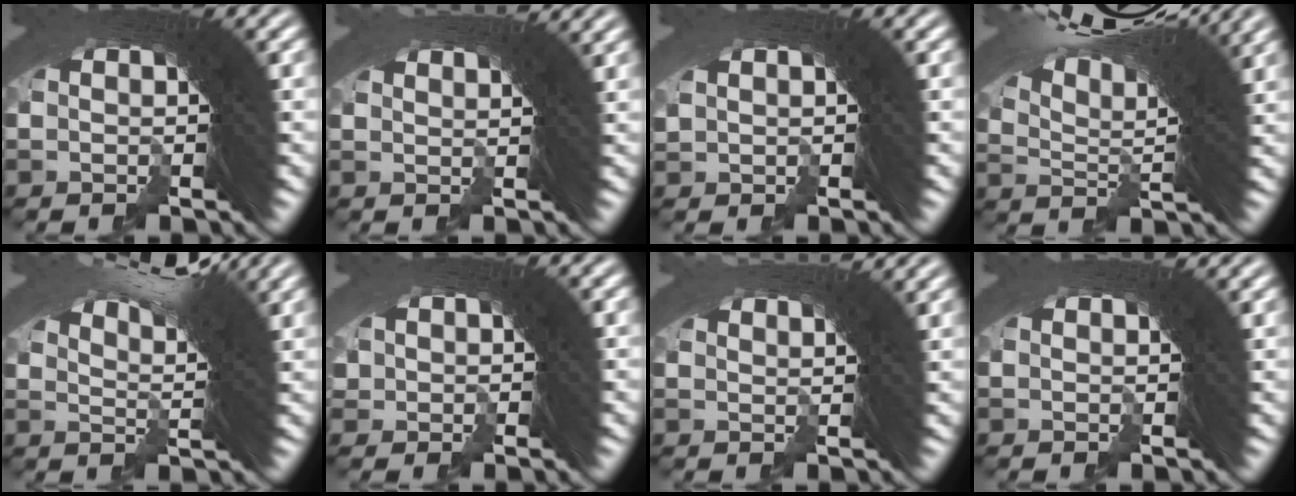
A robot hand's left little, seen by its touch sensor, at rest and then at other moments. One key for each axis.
{"total": 4.4, "fx": 3.7, "fy": -0.7, "fz": 2.3, "tx": -0.018, "ty": 0.019, "tz": 0.057}
{"total": 0.8, "fx": 0.5, "fy": -0.7, "fz": -0.2, "tx": 0.019, "ty": 0.006, "tz": 0.015}
{"total": 11.5, "fx": 6.9, "fy": 3.3, "fz": 8.6, "tx": -0.135, "ty": 0.028, "tz": 0.099}
{"total": 6.4, "fx": 4.3, "fy": 0.3, "fz": 4.7, "tx": -0.065, "ty": 0.008, "tz": 0.070}
{"total": 1.0, "fx": -0.3, "fy": 0.9, "fz": 0.0, "tx": 0.008, "ty": -0.004, "tz": -0.001}
{"total": 5.1, "fx": 4.4, "fy": -0.6, "fz": 2.6, "tx": -0.026, "ty": 0.022, "tz": 0.067}
{"total": 2.0, "fx": 1.6, "fy": -0.8, "fz": 0.9, "tx": -0.005, "ty": 0.007, "tz": 0.027}